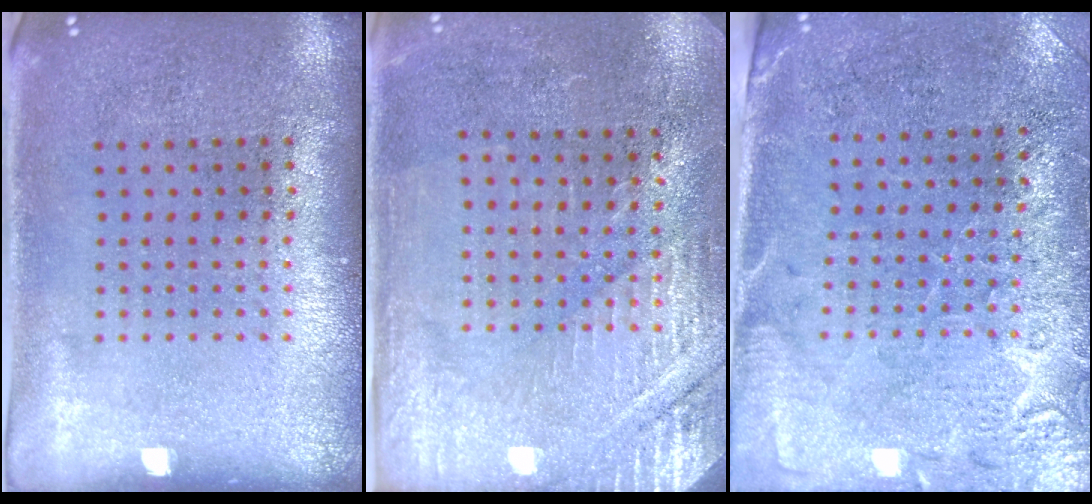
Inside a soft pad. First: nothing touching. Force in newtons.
{"total": 2.9, "press": 2.9, "slide": 0.4}
{"total": 2.9, "press": 2.6, "slide": 1.2}